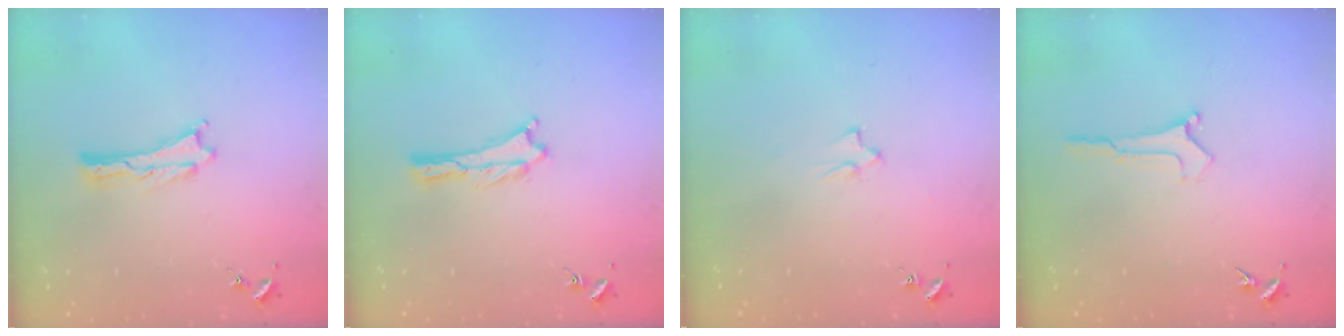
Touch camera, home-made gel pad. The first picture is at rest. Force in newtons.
{"total": 0.0}
{"total": 2.3, "press": 2.3, "slide": 0.2}
{"total": 0.0}